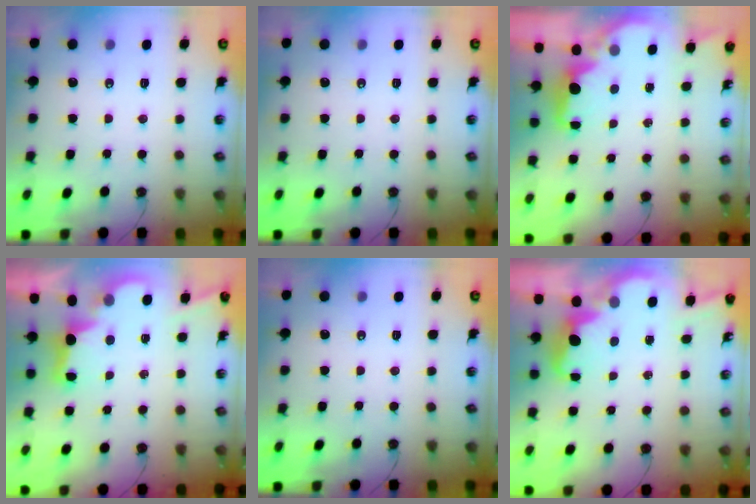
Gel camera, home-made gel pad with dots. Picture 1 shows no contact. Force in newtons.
{"total": 0.0}
{"total": 2.2, "press": 2.1, "slide": 0.8}
{"total": 2.8, "press": 2.7, "slide": 0.9}
{"total": 0.0}
{"total": 3.8, "press": 3.7, "slide": 0.5}